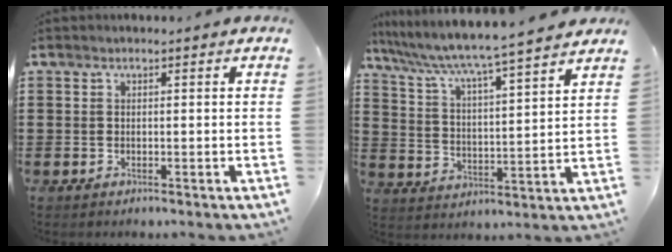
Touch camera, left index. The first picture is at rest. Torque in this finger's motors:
{"motor_torque": [2.14, 0.00, 0.22, 0.09]}